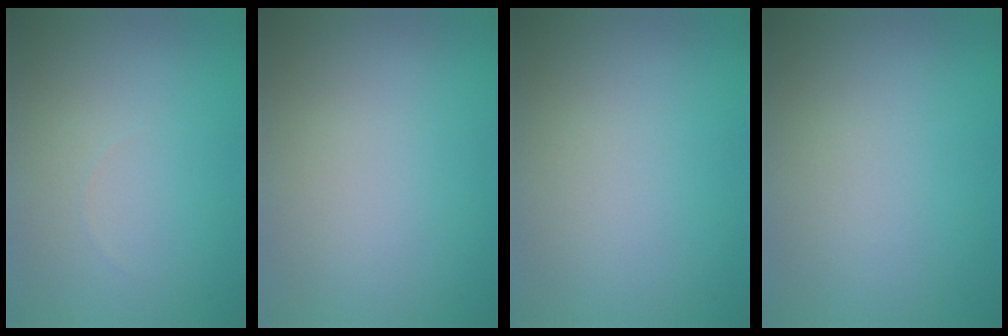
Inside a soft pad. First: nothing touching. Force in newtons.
{"total": 0.0}
{"total": 0.0}
{"total": 0.0}